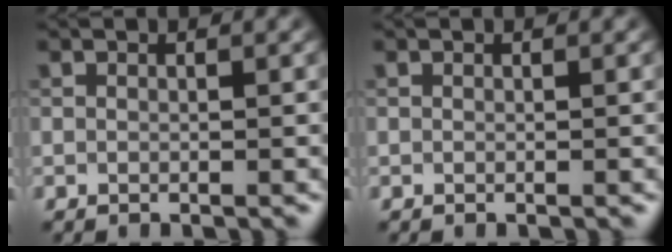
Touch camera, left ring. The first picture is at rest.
{"total": 0.0}